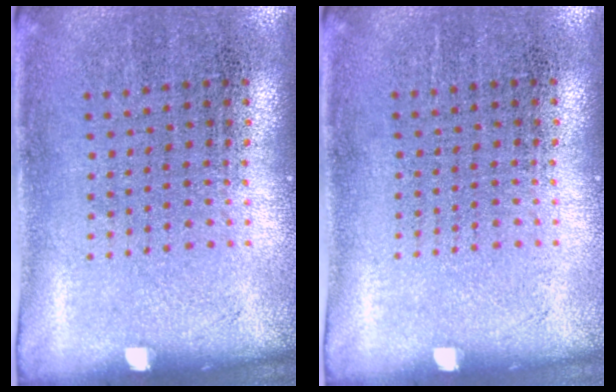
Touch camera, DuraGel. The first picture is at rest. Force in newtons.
{"total": 0.0}